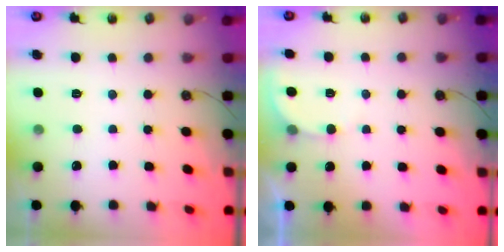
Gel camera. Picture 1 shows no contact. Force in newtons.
{"total": 2.9, "press": 2.9, "slide": 0.3}